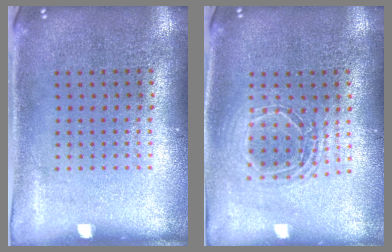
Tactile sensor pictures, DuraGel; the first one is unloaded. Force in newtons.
{"total": 1.8, "press": 1.5, "slide": 1.0}